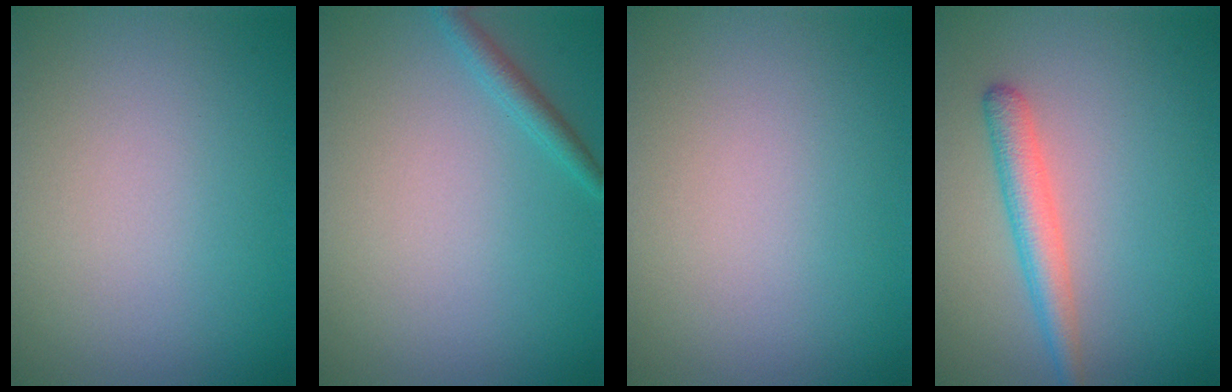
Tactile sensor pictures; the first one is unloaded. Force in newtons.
{"total": 1.4, "press": 1.4, "slide": 0.1}
{"total": 0.0}
{"total": 2.8, "press": 2.7, "slide": 0.2}